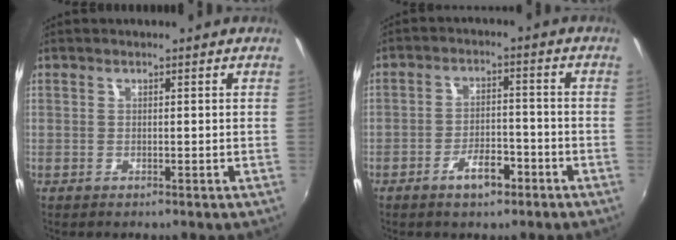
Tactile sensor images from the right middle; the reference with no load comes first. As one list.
[{"total": 5.7, "force": [-3.6, 2.5, 3.5], "torque": [-0.068, 0.006, -0.052]}]